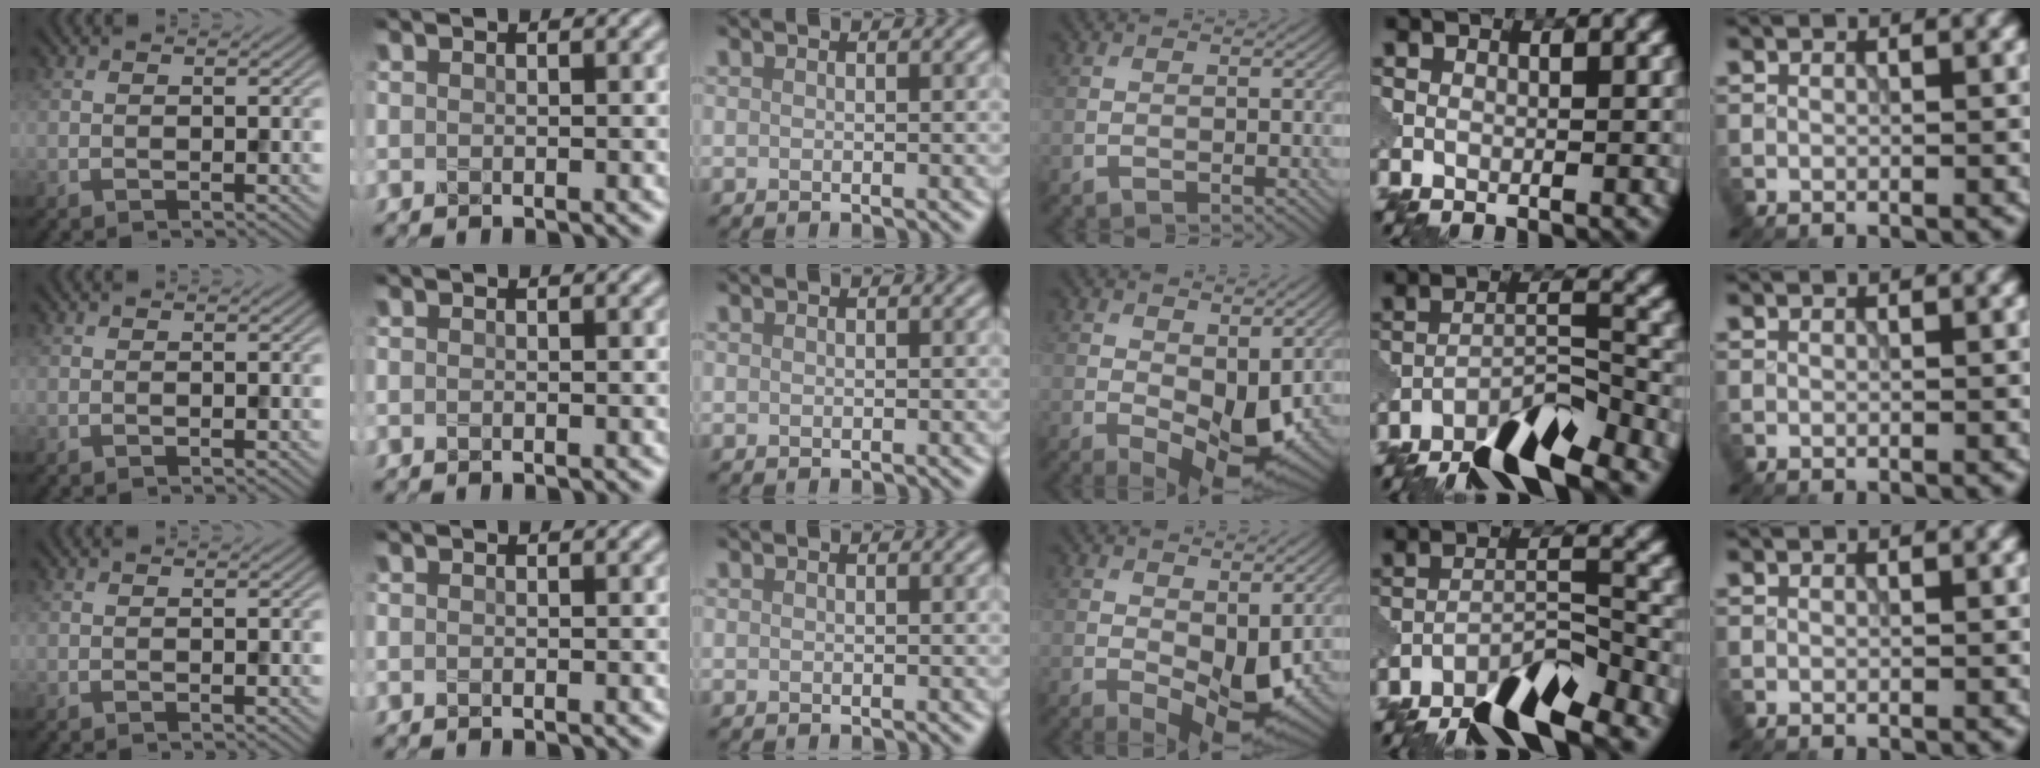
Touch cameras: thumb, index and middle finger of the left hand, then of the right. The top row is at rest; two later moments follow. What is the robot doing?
{"motion": "extract", "object": "pin"}